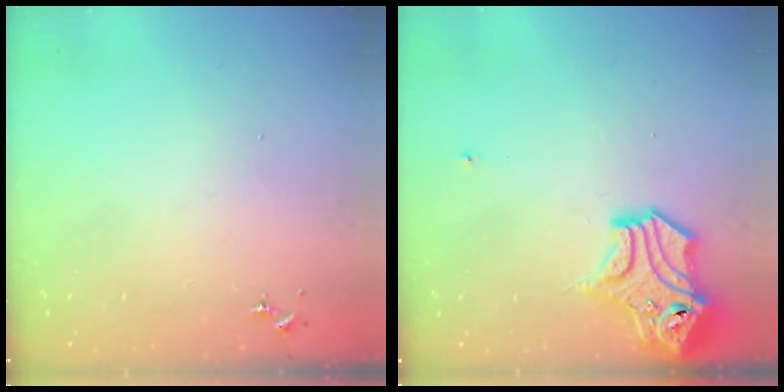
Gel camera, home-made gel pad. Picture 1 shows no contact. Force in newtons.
{"total": 14.1, "press": 14.0, "slide": 1.9}